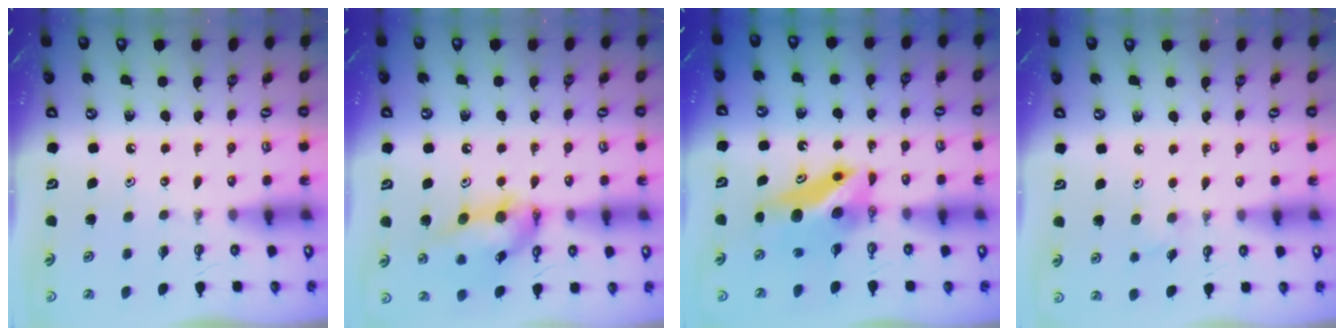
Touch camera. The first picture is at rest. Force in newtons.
{"total": 14.6, "press": 14.5, "slide": 1.0}
{"total": 6.4, "press": 6.4, "slide": 0.8}
{"total": 5.4, "press": 4.8, "slide": 2.4}